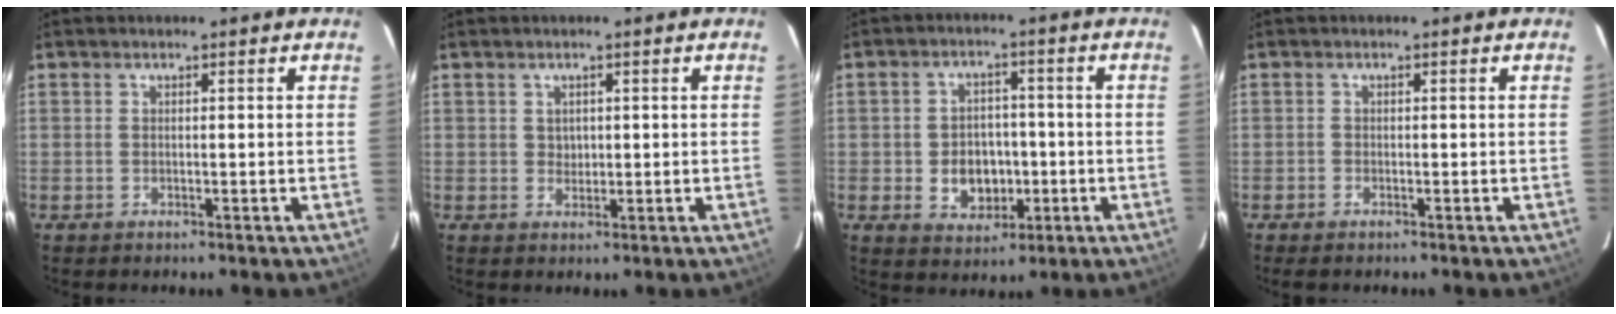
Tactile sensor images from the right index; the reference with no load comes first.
{"total": 1.6, "force": [0.4, 1.5, 0.4], "torque": [-0.003, 0.004, 0.008]}
{"total": 7.4, "force": [-1.7, 6.1, 3.9], "torque": [-0.085, 0.010, -0.013]}
{"total": 1.3, "force": [-1.1, 0.5, 0.4], "torque": [-0.012, -0.003, -0.021]}